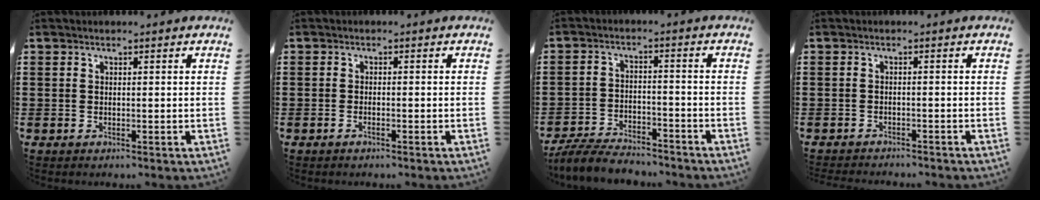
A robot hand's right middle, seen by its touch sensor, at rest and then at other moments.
{"total": 0.9, "force": [-0.6, 0.1, 0.6], "torque": [-0.013, -0.003, -0.011]}
{"total": 5.5, "force": [-5.2, 1.0, 1.4], "torque": [-0.034, 0.002, -0.104]}
{"total": 1.4, "force": [-1.4, 0.0, 0.0], "torque": [-0.004, 0.000, -0.029]}